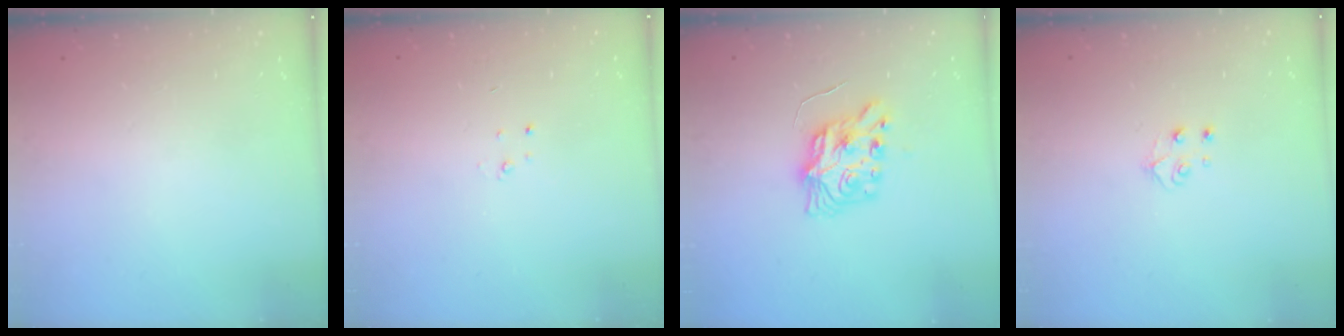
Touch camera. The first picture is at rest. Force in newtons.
{"total": 2.3, "press": 2.3, "slide": 0.3}
{"total": 8.6, "press": 8.6, "slide": 1.0}
{"total": 4.1, "press": 4.0, "slide": 0.5}